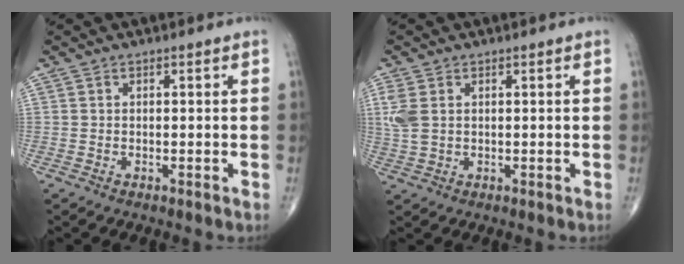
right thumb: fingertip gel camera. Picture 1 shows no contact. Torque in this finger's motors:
{"motor_torque": [0.06, 0.07, 0.50, 0.33, 0.04]}